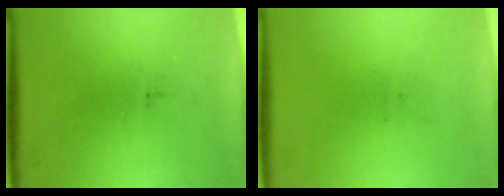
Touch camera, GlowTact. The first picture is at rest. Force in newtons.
{"total": 0.0}